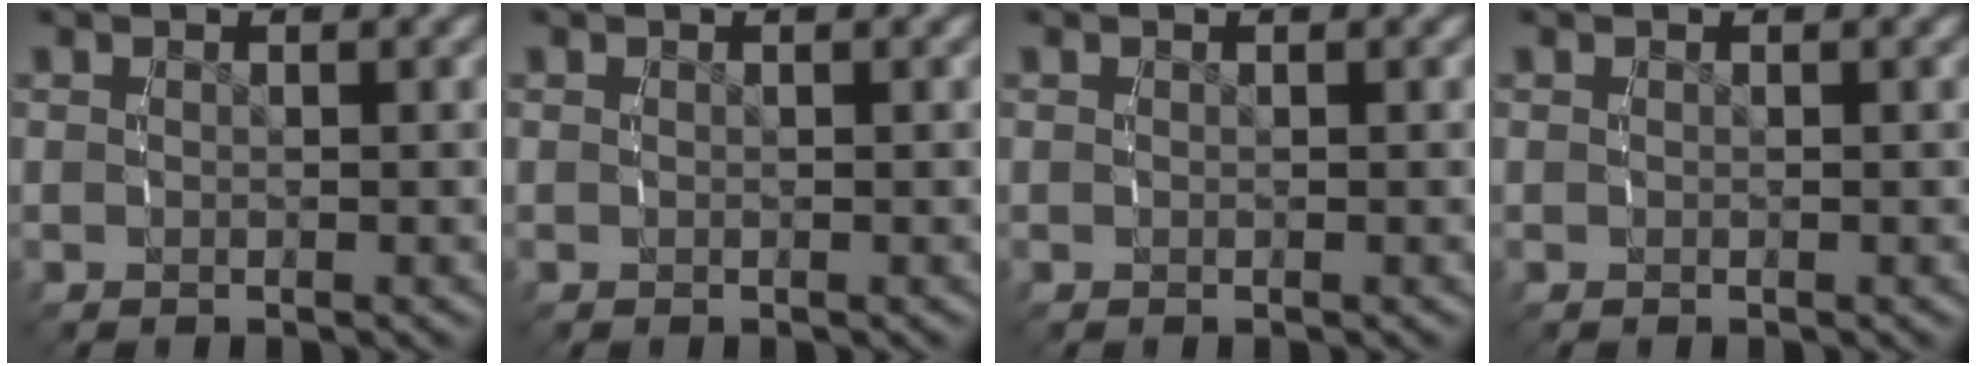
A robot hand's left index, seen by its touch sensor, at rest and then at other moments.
{"total": 0.0}
{"total": 0.0}
{"total": 0.0}